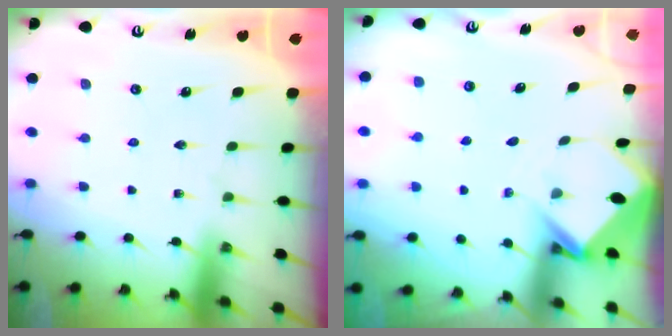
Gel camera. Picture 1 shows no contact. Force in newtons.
{"total": 3.4, "press": 3.4, "slide": 0.3}